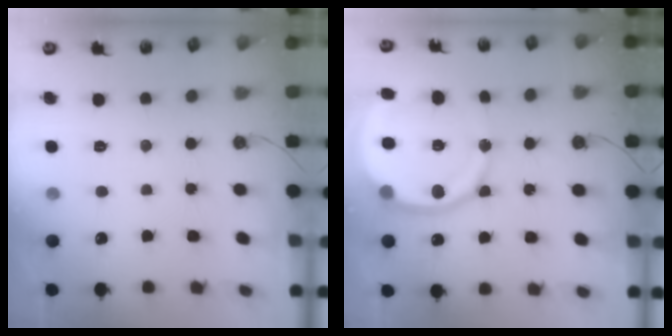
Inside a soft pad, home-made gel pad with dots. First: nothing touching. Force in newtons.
{"total": 17.5, "press": 17.4, "slide": 2.1}